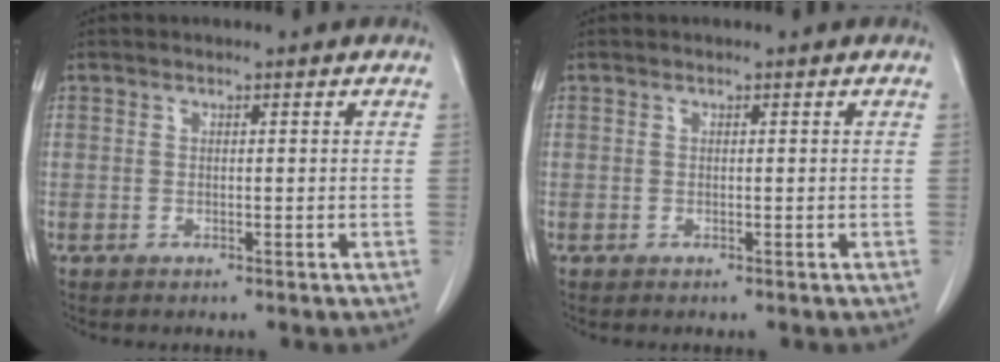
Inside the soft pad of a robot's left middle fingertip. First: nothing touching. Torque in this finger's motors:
{"motor_torque": [0.09, -0.09, 0.03, -0.01]}